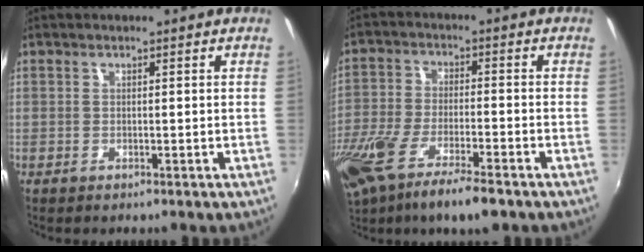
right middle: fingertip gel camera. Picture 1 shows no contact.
{"total": 15.3, "force": [-10.4, 3.6, 10.7], "torque": [-0.234, -0.056, -0.193]}